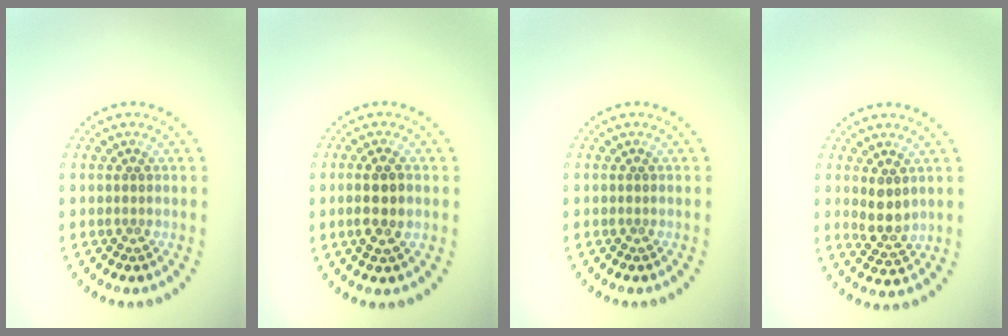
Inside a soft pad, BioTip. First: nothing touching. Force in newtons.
{"total": 2.7, "press": 2.6, "slide": 0.7}
{"total": 0.0}
{"total": 2.4, "press": 2.0, "slide": 1.3}